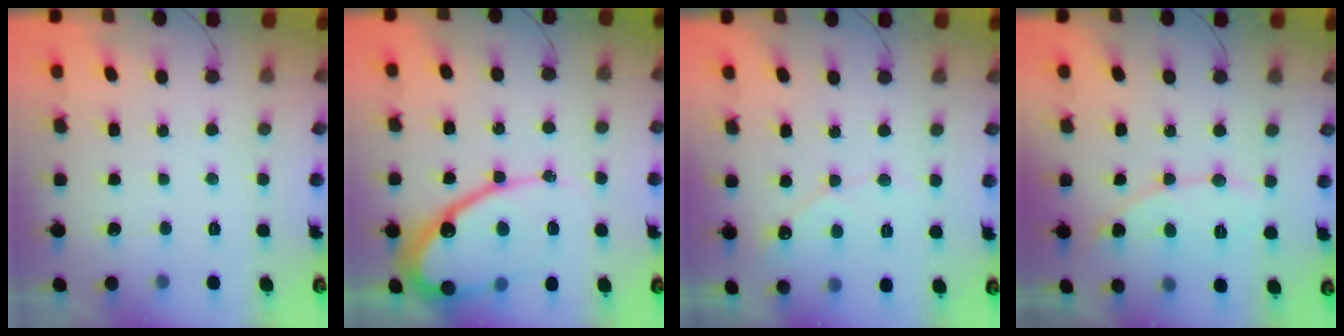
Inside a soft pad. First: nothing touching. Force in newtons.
{"total": 17.4, "press": 17.3, "slide": 1.3}
{"total": 5.4, "press": 5.4, "slide": 0.4}
{"total": 7.2, "press": 7.2, "slide": 0.6}